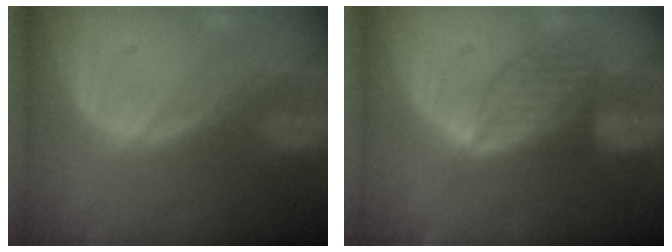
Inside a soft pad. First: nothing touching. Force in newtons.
{"total": 6.0, "press": 5.9, "slide": 0.7}